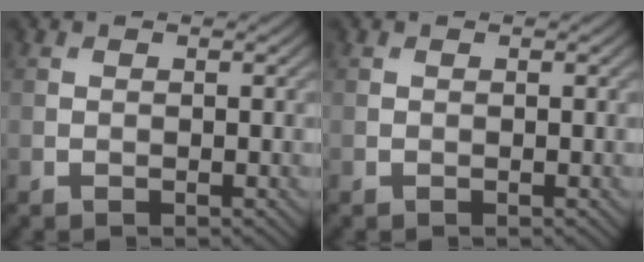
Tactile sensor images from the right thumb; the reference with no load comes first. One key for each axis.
{"total": 0.0}